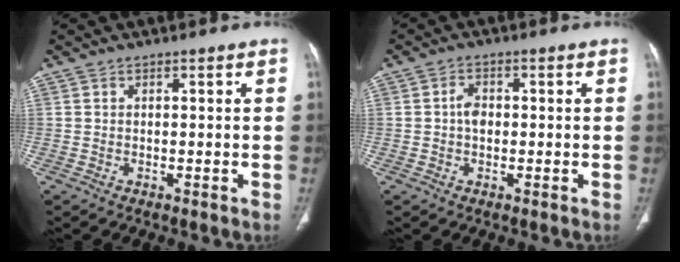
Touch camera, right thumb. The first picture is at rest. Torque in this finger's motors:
{"motor_torque": [0.52, 0.26, 0.28, -0.30, 0.01]}